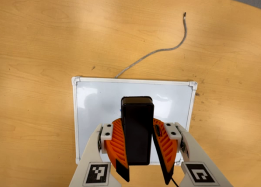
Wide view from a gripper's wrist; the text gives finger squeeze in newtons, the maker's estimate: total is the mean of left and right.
{"total": 11.0, "left": 10.0, "right": 12.0}